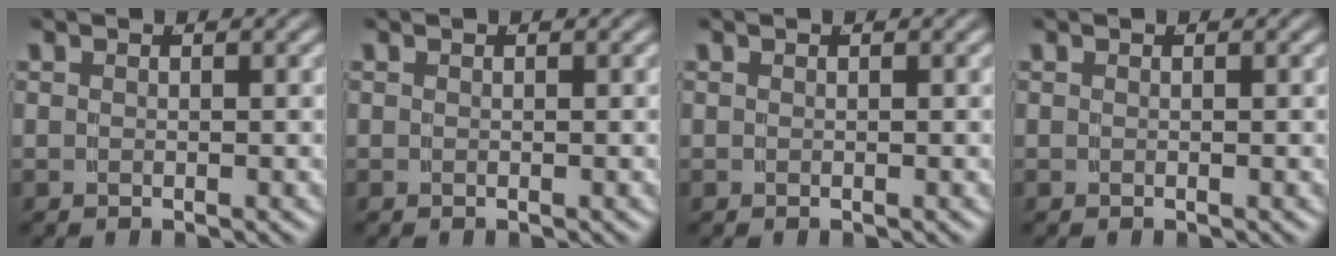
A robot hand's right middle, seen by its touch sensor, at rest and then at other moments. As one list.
[{"total": 0.0}, {"total": 0.0}, {"total": 0.0}]